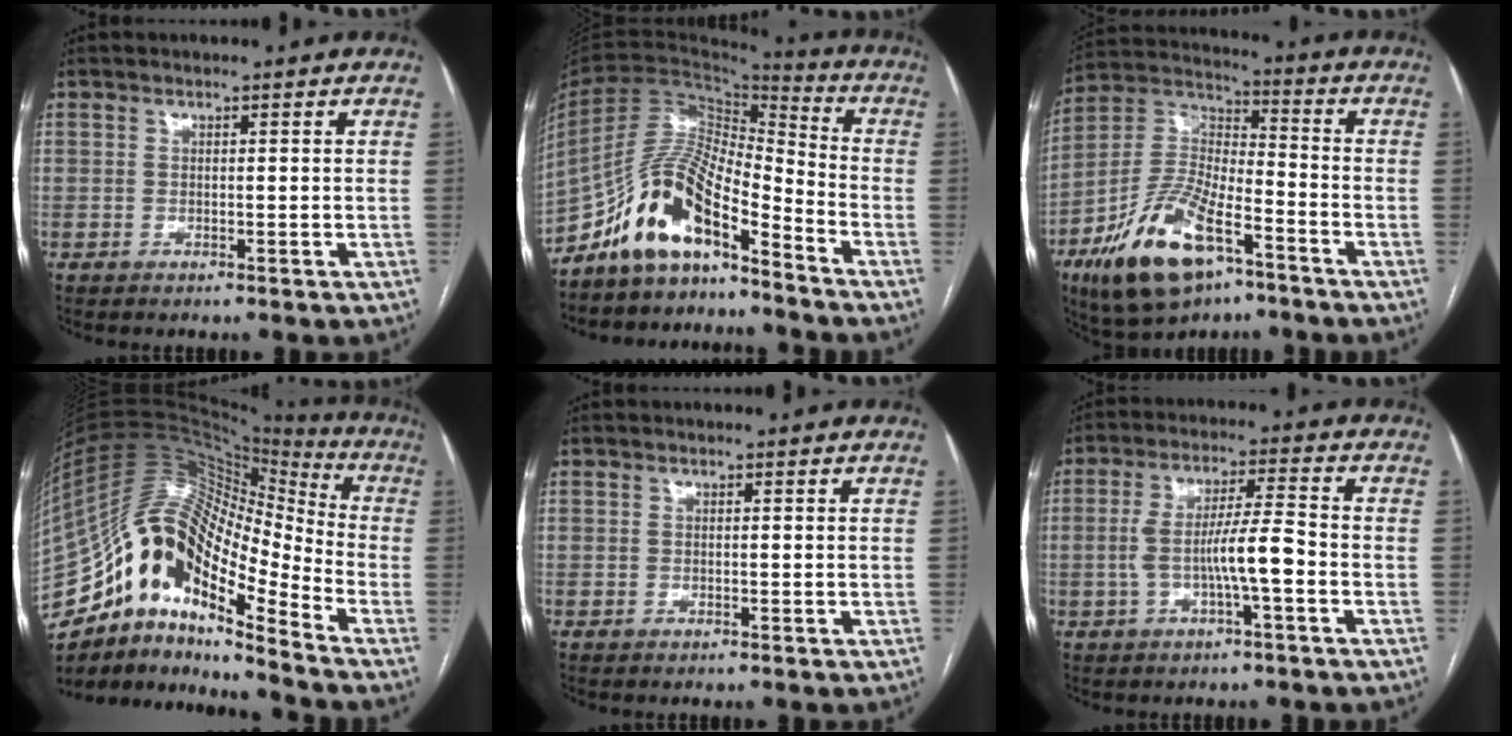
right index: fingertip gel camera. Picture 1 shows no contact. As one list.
[{"total": 14.0, "force": [-10.8, 3.1, 8.4], "torque": [-0.155, 0.035, -0.194]}, {"total": 16.8, "force": [-9.3, 6.2, 12.6], "torque": [-0.259, -0.004, -0.164]}, {"total": 22.3, "force": [-13.4, 7.0, 16.3], "torque": [-0.311, 0.046, -0.231]}, {"total": 0.0}, {"total": 7.6, "force": [-2.1, 0.3, 7.3], "torque": [-0.141, 0.017, -0.036]}]